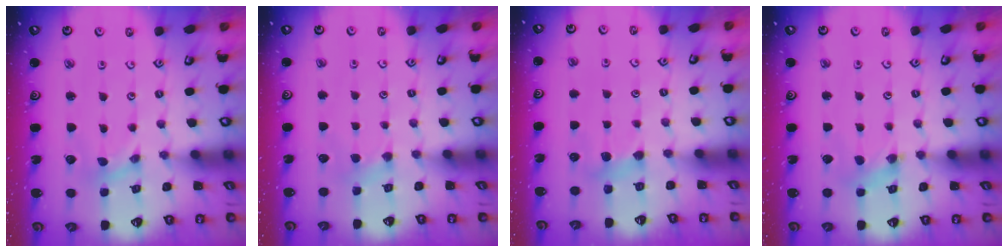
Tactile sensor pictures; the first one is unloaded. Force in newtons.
{"total": 2.9, "press": 2.9, "slide": 0.3}
{"total": 4.7, "press": 4.6, "slide": 0.7}
{"total": 1.6, "press": 1.6, "slide": 0.3}